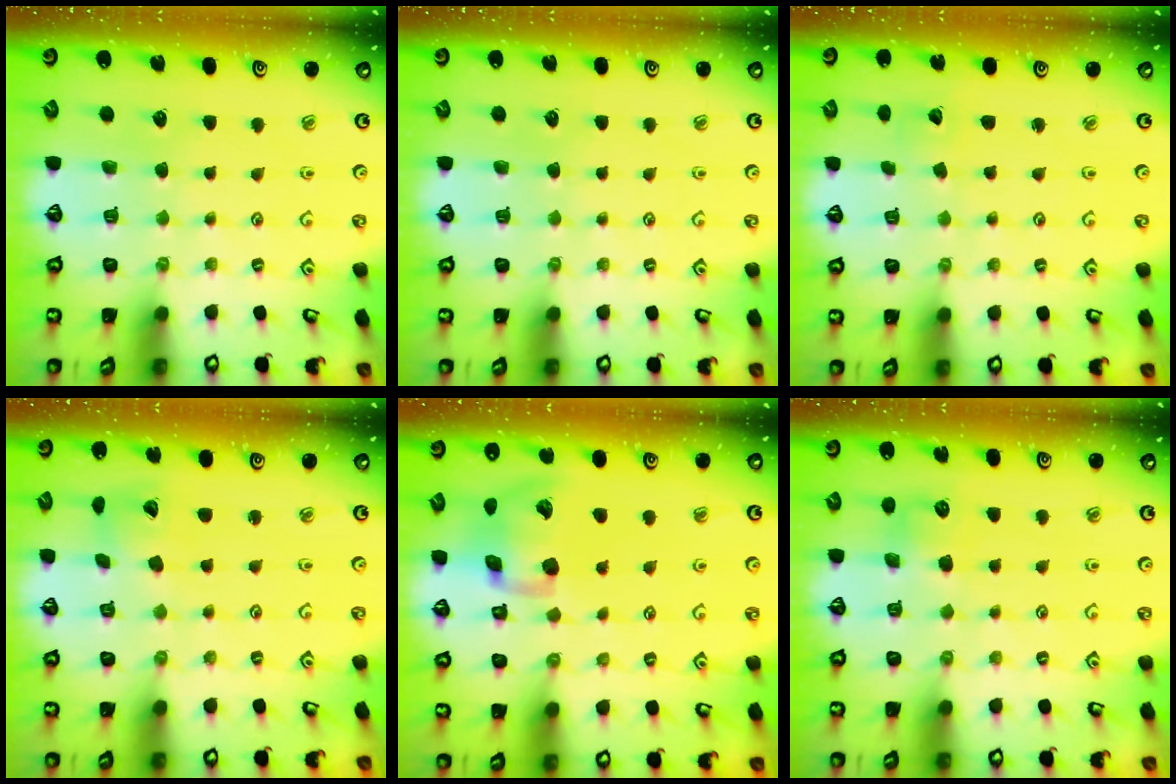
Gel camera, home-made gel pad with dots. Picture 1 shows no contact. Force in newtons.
{"total": 0.0}
{"total": 1.8, "press": 1.8, "slide": 0.1}
{"total": 6.1, "press": 6.0, "slide": 0.8}
{"total": 14.3, "press": 14.2, "slide": 2.3}
{"total": 5.4, "press": 5.4, "slide": 0.7}